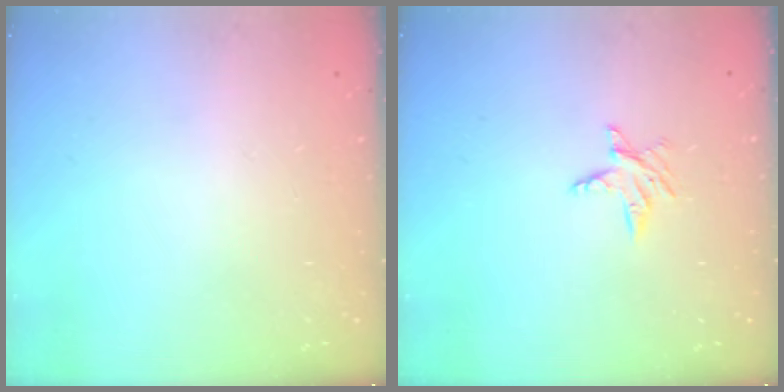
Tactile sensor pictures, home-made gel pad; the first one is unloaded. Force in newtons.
{"total": 3.9, "press": 3.9, "slide": 0.5}